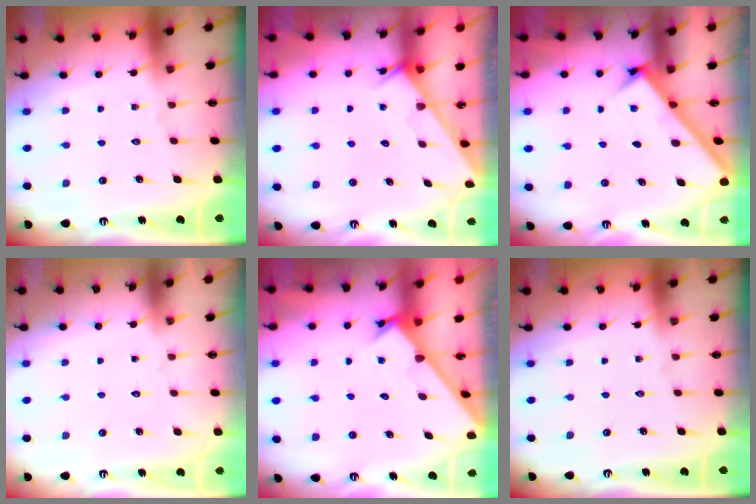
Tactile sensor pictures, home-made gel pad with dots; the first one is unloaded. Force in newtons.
{"total": 2.6, "press": 2.6, "slide": 0.2}
{"total": 2.8, "press": 2.8, "slide": 0.4}
{"total": 1.6, "press": 1.6, "slide": 0.1}
{"total": 1.7, "press": 1.7, "slide": 0.1}
{"total": 0.0}